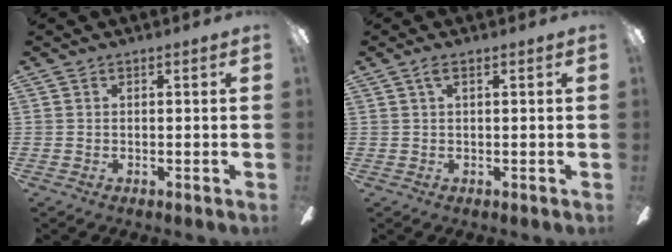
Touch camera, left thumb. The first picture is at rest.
{"total": 2.2, "force": [0.9, 0.5, 1.9], "torque": [-0.044, 0.005, 0.015]}